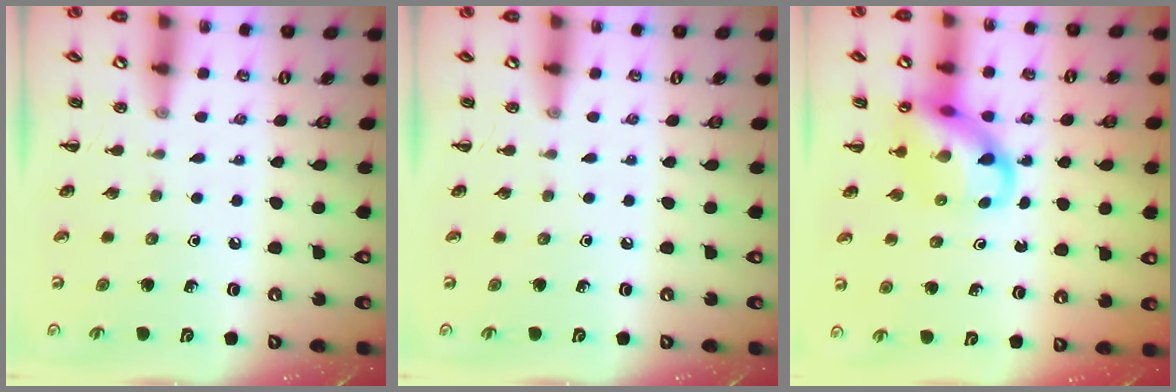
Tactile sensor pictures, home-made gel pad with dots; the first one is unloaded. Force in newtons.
{"total": 0.0}
{"total": 12.6, "press": 12.2, "slide": 3.3}